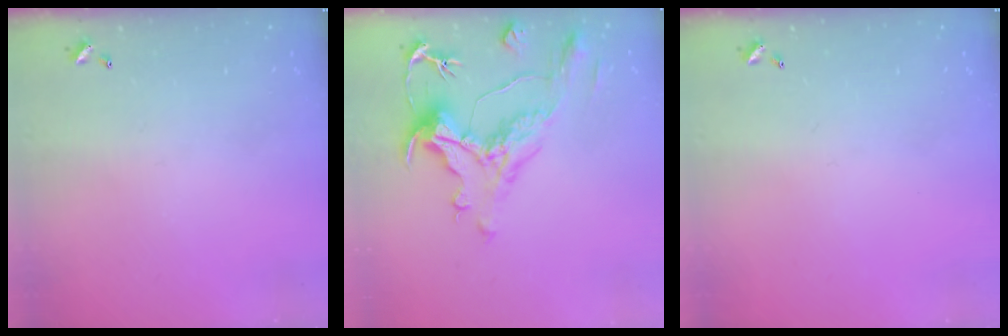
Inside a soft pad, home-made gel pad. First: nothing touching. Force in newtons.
{"total": 1.6, "press": 0.6, "slide": 1.5}
{"total": 0.0}